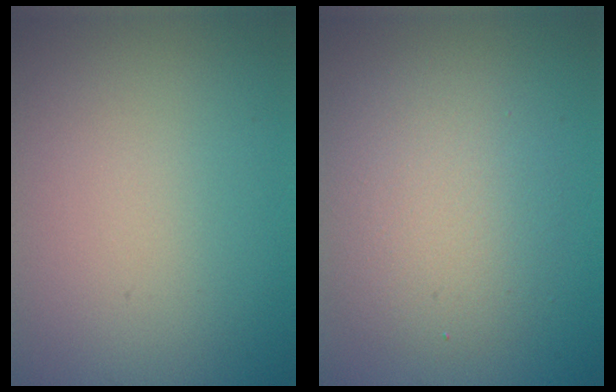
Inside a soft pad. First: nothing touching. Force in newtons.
{"total": 4.7, "press": 4.7, "slide": 0.2}